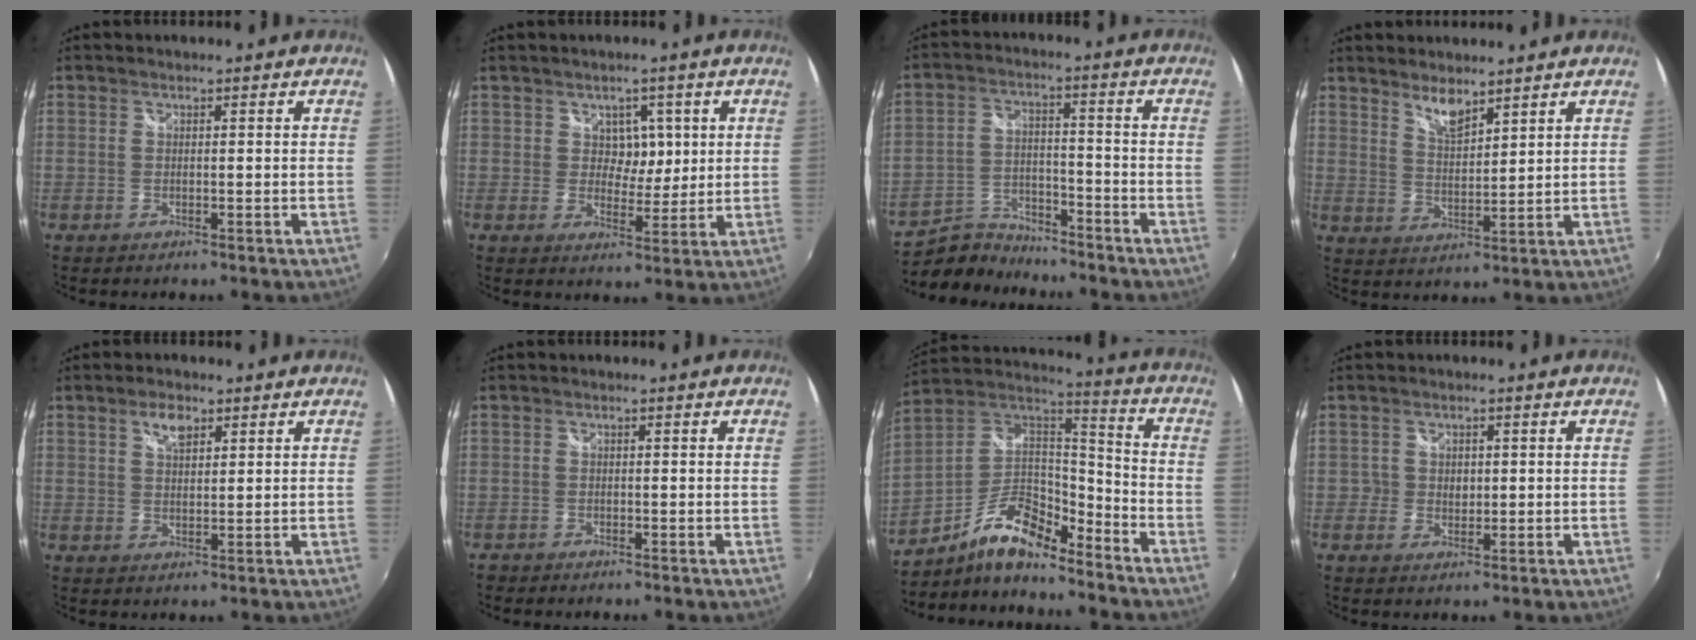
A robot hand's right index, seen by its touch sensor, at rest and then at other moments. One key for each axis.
{"total": 4.5, "fx": 1.5, "fy": 3.8, "fz": 1.9, "tx": -0.021, "ty": 0.001, "tz": 0.026}
{"total": 8.5, "fx": -7.9, "fy": 2.9, "fz": 1.2, "tx": -0.045, "ty": 0.015, "tz": -0.143}
{"total": 4.9, "fx": 4.1, "fy": 1.0, "fz": 2.6, "tx": -0.044, "ty": -0.001, "tz": 0.076}
{"total": 3.7, "fx": 2.2, "fy": 1.7, "fz": 2.5, "tx": -0.041, "ty": 0.007, "tz": 0.039}
{"total": 0.9, "fx": -0.8, "fy": 0.5, "fz": -0.1, "tx": -0.004, "ty": 0.001, "tz": -0.015}
{"total": 14.0, "fx": -10.2, "fy": 4.5, "fz": 8.4, "tx": -0.170, "ty": 0.013, "tz": -0.193}
{"total": 2.3, "fx": 0.1, "fy": 2.2, "fz": 0.8, "tx": -0.013, "ty": 0.003, "tz": -0.001}